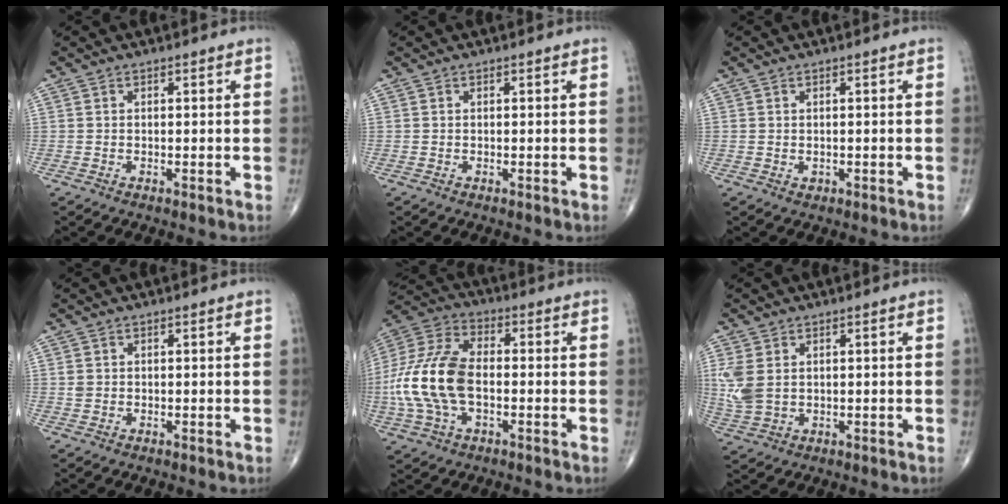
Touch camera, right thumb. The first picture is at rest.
{"total": 0.0}
{"total": 0.7, "force": [0.0, 0.6, 0.3], "torque": [-0.005, 0.000, 0.003]}
{"total": 1.0, "force": [0.1, 0.9, 0.5], "torque": [-0.008, 0.002, 0.005]}
{"total": 16.7, "force": [-2.1, 9.5, 13.6], "torque": [-0.301, 0.026, -0.042]}
{"total": 6.2, "force": [1.2, 4.3, 4.4], "torque": [-0.110, 0.000, 0.033]}